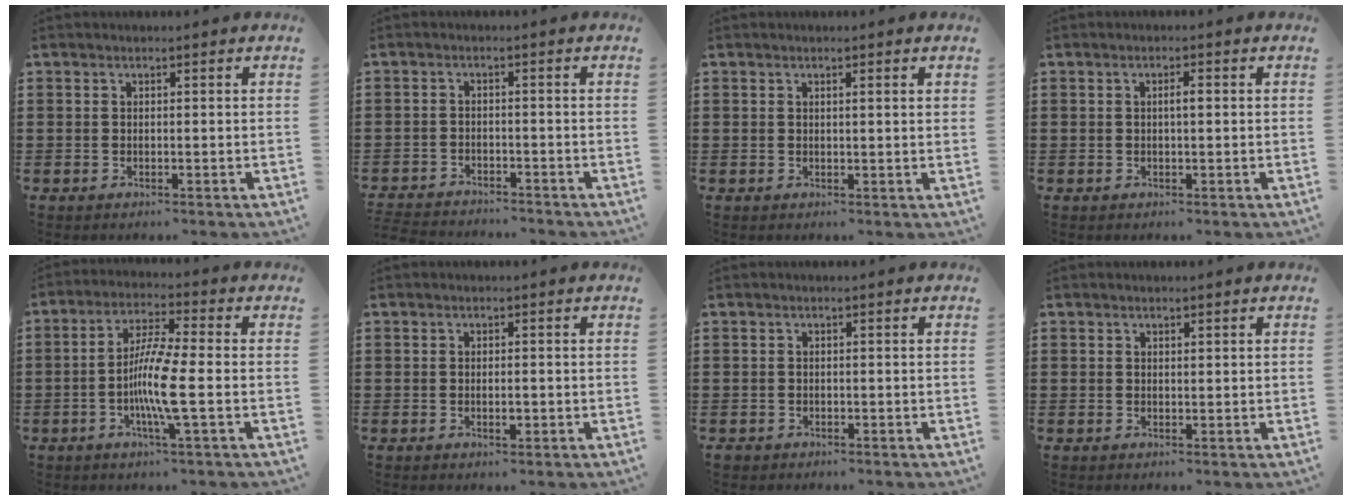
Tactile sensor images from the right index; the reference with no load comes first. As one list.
[{"total": 2.7, "force": [-2.7, 0.1, -0.1], "torque": [-0.004, 0.000, -0.059]}, {"total": 0.8, "force": [0.3, 0.0, 0.8], "torque": [-0.014, -0.001, 0.005]}, {"total": 1.4, "force": [0.1, 0.3, 1.3], "torque": [-0.025, 0.002, 0.000]}, {"total": 8.3, "force": [-1.9, 0.7, 8.1], "torque": [-0.173, -0.017, -0.045]}, {"total": 1.7, "force": [-0.5, 0.5, 1.5], "torque": [-0.028, 0.000, -0.008]}, {"total": 0.7, "force": [-0.5, 0.3, 0.0], "torque": [-0.003, 0.000, -0.012]}, {"total": 0.5, "force": [0.3, 0.3, 0.2], "torque": [-0.004, 0.002, 0.007]}]